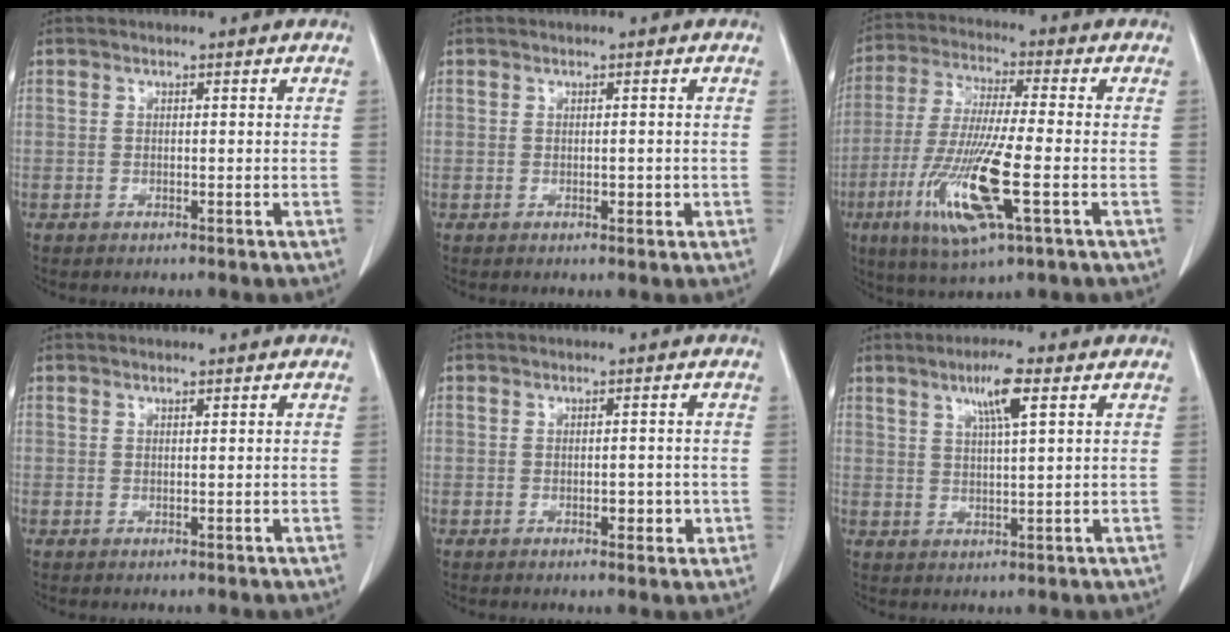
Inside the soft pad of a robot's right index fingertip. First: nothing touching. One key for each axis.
{"total": 1.1, "fx": -0.2, "fy": 0.7, "fz": 0.9, "tx": -0.010, "ty": 0.000, "tz": -0.001}
{"total": 14.7, "fx": -4.8, "fy": 1.2, "fz": 13.8, "tx": -0.288, "ty": -0.026, "tz": -0.089}
{"total": 0.5, "fx": 0.4, "fy": 0.1, "fz": 0.2, "tx": -0.007, "ty": -0.001, "tz": 0.007}
{"total": 2.5, "fx": -0.5, "fy": 1.4, "fz": 2.0, "tx": -0.023, "ty": 0.001, "tz": -0.002}
{"total": 5.6, "fx": 2.8, "fy": 0.1, "fz": 4.8, "tx": -0.086, "ty": 0.001, "tz": 0.049}